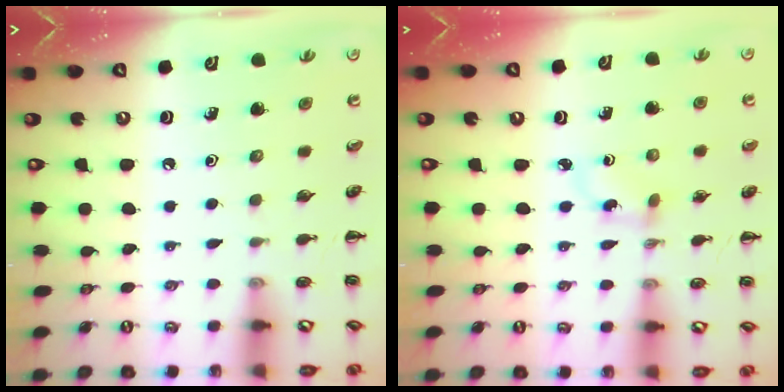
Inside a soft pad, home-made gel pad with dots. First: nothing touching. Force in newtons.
{"total": 2.1, "press": 1.9, "slide": 1.0}